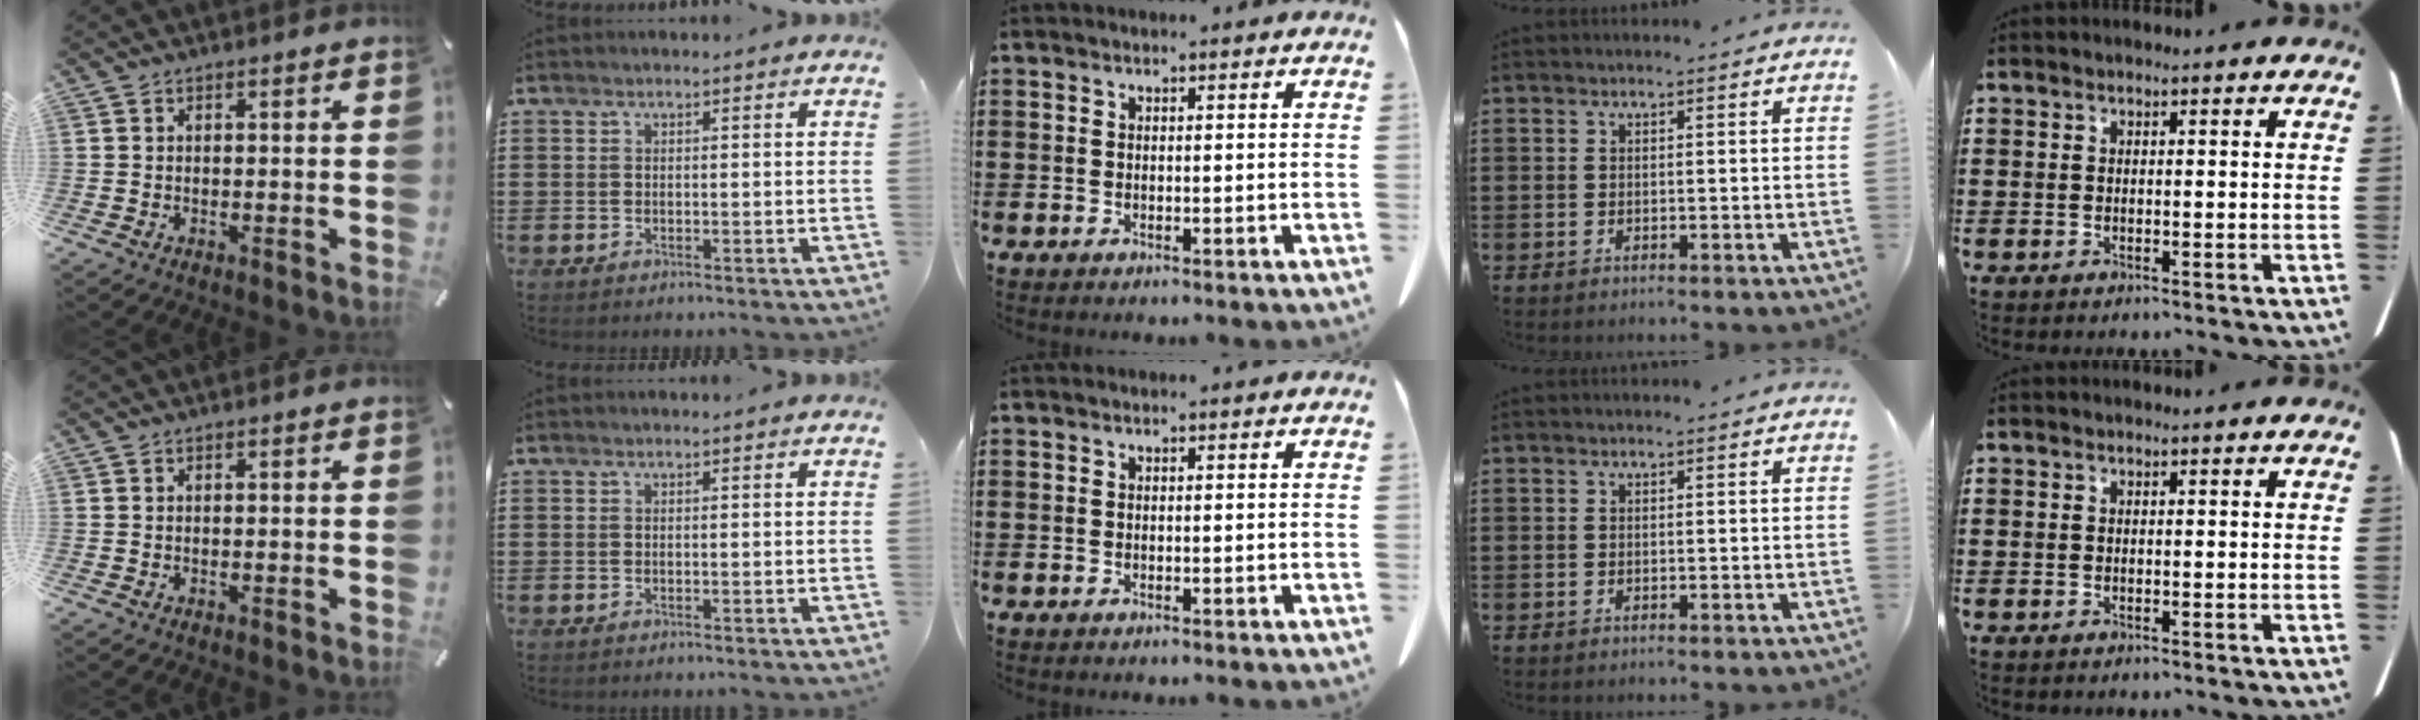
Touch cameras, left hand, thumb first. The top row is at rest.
{}